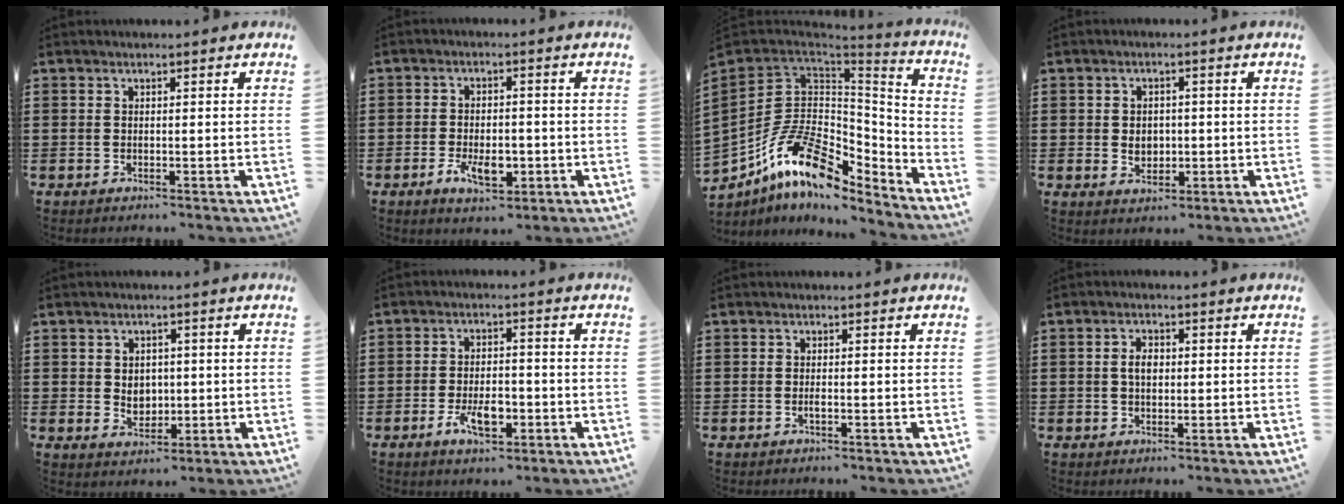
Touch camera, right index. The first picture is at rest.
{"total": 5.5, "force": [-1.9, 2.8, 4.4], "torque": [-0.076, 0.000, -0.033]}
{"total": 15.3, "force": [-7.5, 8.0, 10.6], "torque": [-0.226, 0.021, -0.133]}
{"total": 3.1, "force": [-0.2, 2.5, 1.8], "torque": [-0.033, 0.004, -0.009]}
{"total": 3.5, "force": [0.1, 2.8, 2.0], "torque": [-0.031, 0.002, -0.003]}
{"total": 5.6, "force": [-2.3, 2.4, 4.5], "torque": [-0.083, -0.003, -0.044]}
{"total": 0.8, "force": [-0.3, 0.0, 0.7], "torque": [-0.013, -0.007, -0.003]}
{"total": 2.5, "force": [0.2, 1.2, 2.2], "torque": [-0.042, 0.005, 0.003]}